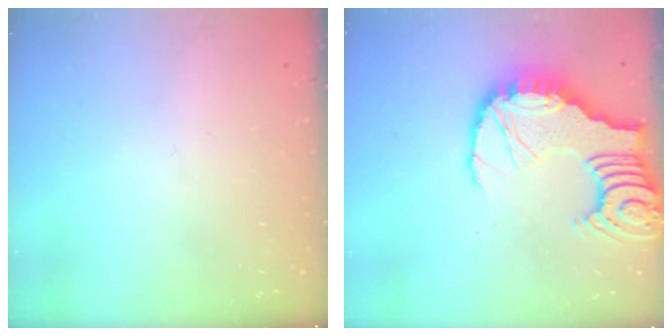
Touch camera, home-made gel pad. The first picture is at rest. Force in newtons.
{"total": 16.7, "press": 16.6, "slide": 1.8}